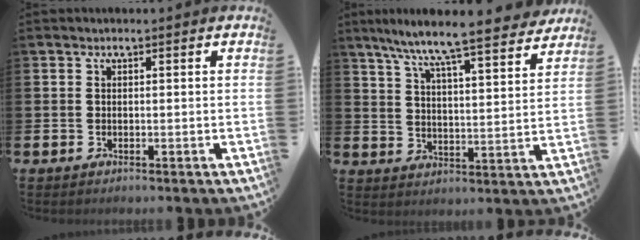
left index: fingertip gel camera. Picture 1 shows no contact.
{"total": 9.0, "force": [8.4, 0.0, 3.1], "torque": [-0.080, -0.064, 0.141]}